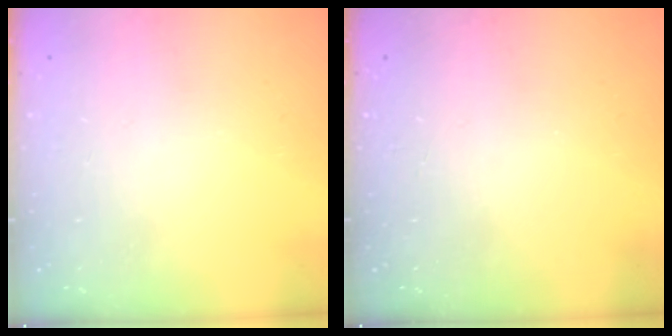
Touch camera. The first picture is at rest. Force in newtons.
{"total": 0.0}